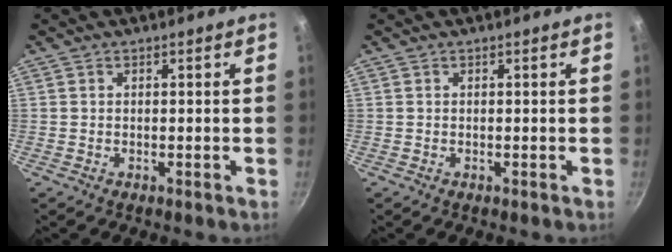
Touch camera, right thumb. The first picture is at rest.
{"total": 0.0}